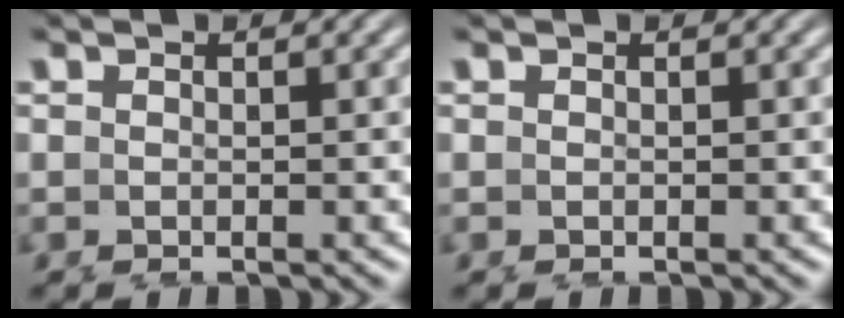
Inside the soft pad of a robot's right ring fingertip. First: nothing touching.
{"total": 0.0}